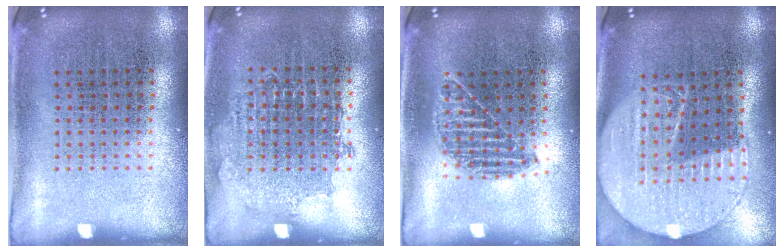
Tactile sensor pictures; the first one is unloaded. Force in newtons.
{"total": 0.8, "press": 0.8, "slide": 0.3}
{"total": 1.2, "press": 1.1, "slide": 0.5}
{"total": 2.1, "press": 1.8, "slide": 1.1}